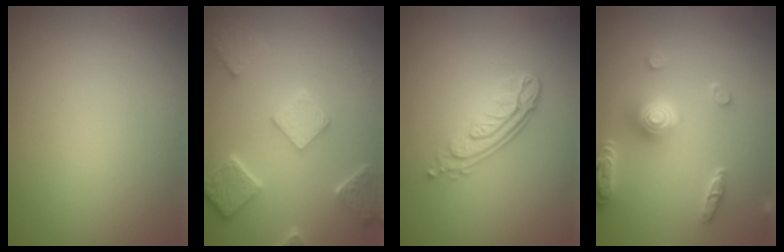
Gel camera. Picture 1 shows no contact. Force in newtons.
{"total": 5.0, "press": 3.9, "slide": 3.1}
{"total": 4.4, "press": 3.1, "slide": 3.2}
{"total": 4.9, "press": 4.1, "slide": 2.8}